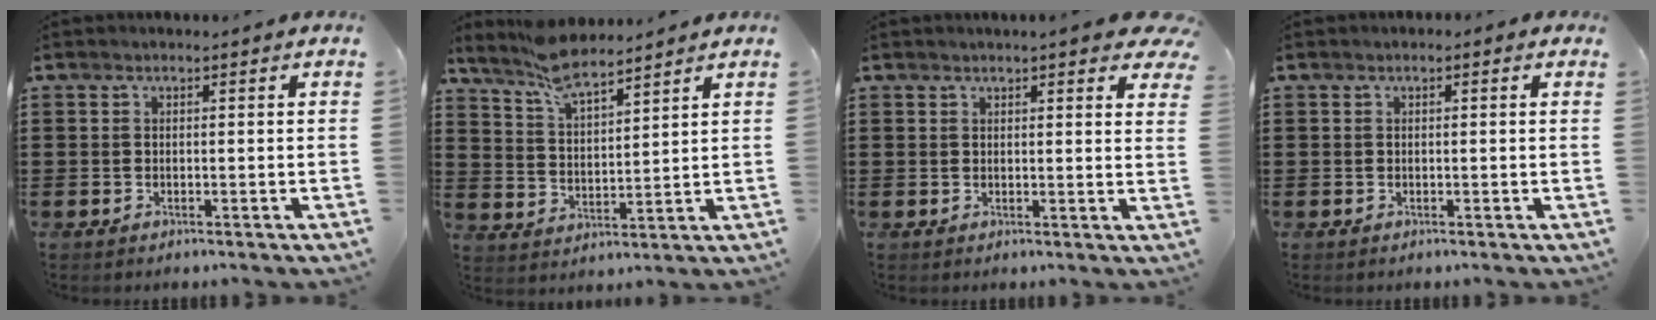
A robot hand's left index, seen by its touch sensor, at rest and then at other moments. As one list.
[{"total": 6.9, "force": [6.2, 1.5, 2.7], "torque": [-0.074, -0.016, 0.114]}, {"total": 3.5, "force": [3.0, 0.4, 1.7], "torque": [-0.026, -0.010, 0.053]}, {"total": 0.6, "force": [0.0, 0.6, 0.0], "torque": [-0.003, 0.005, -0.001]}]